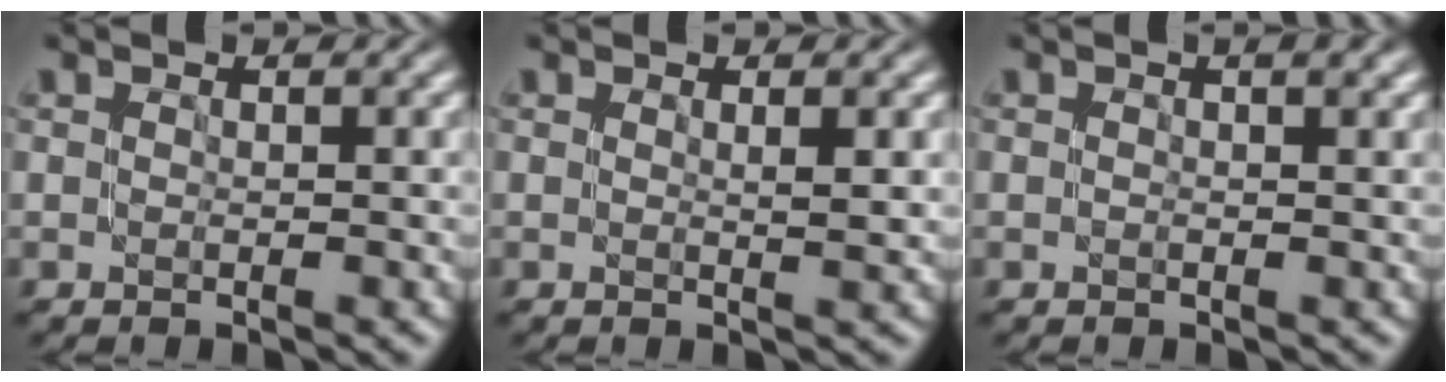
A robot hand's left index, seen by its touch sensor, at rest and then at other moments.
{"total": 1.2, "force": [0.5, 0.2, 1.1], "torque": [-0.012, 0.001, 0.004]}
{"total": 1.7, "force": [0.8, 0.4, 1.4], "torque": [-0.023, -0.001, 0.004]}